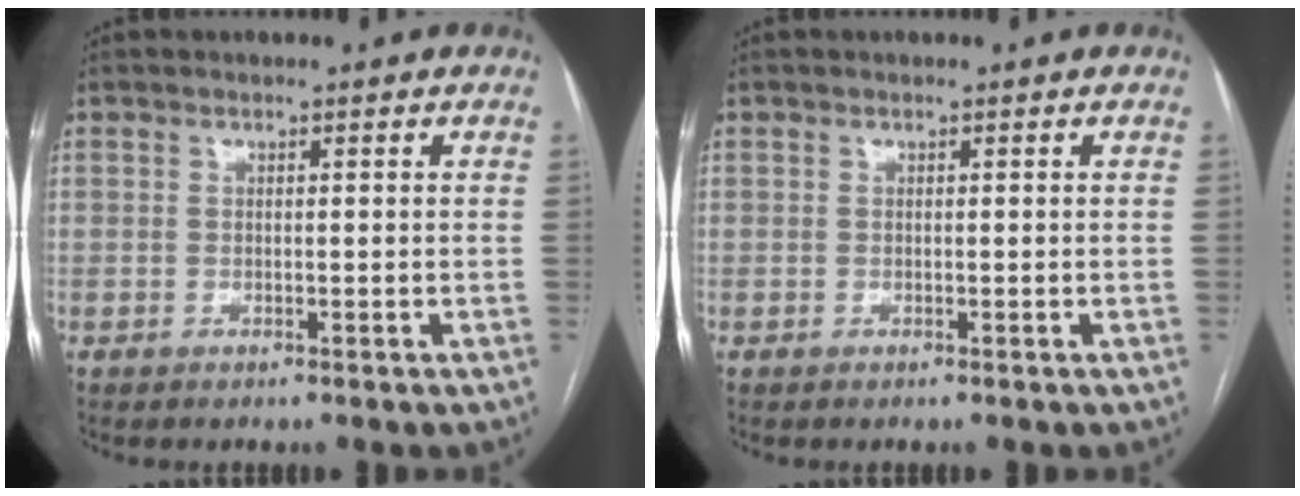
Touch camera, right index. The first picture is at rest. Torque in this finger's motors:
{"motor_torque": [0.00, 0.00, 0.00, 0.00]}